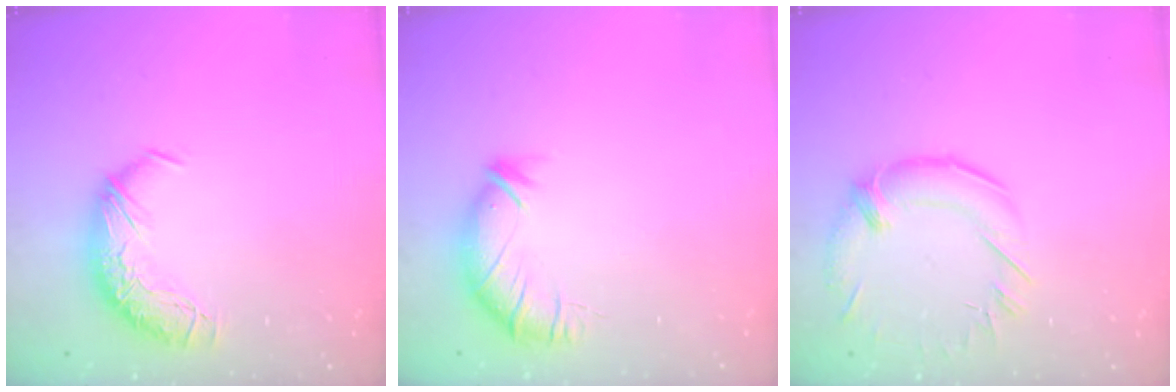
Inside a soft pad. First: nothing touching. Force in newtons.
{"total": 3.2, "press": 2.5, "slide": 1.9}
{"total": 2.4, "press": 1.4, "slide": 1.9}